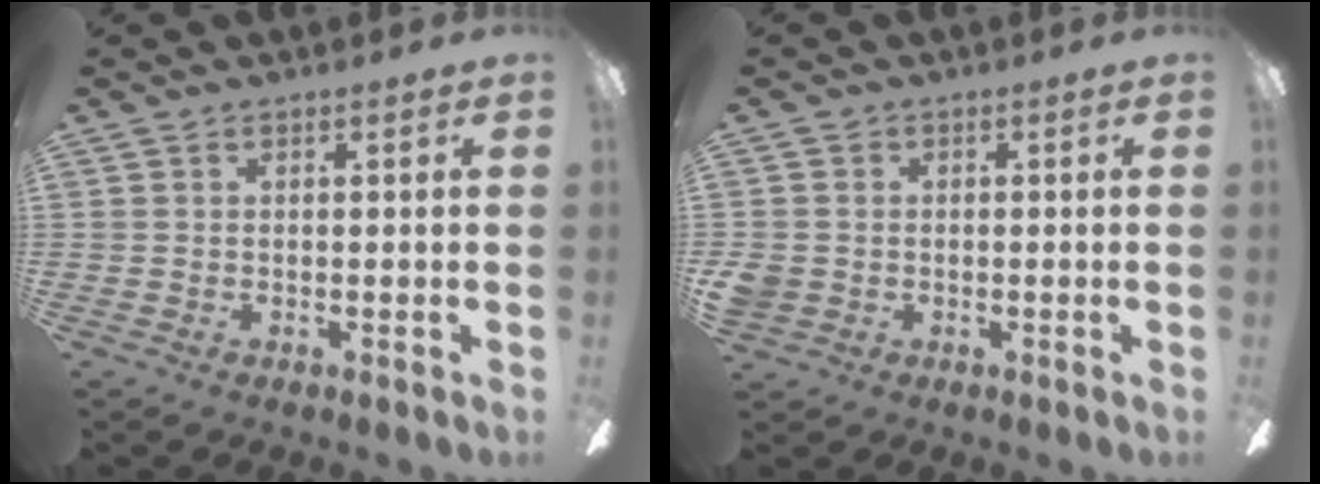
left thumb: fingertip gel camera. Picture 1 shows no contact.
{"total": 3.5, "force": [-0.3, 3.4, 1.0], "torque": [-0.026, 0.008, -0.005]}